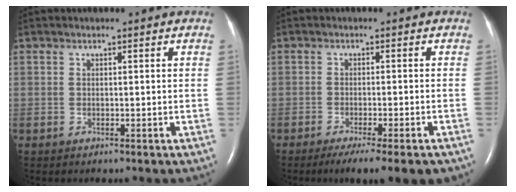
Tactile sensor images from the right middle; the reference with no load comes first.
{"total": 9.6, "force": [-7.3, 0.8, 6.1], "torque": [-0.072, -0.016, -0.105]}